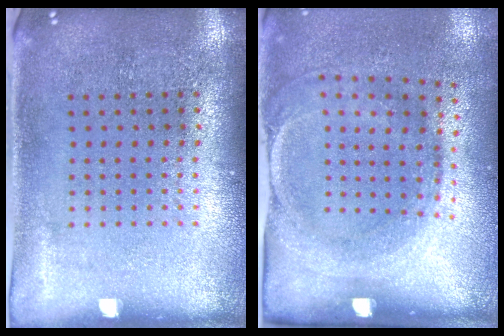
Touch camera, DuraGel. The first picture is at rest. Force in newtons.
{"total": 1.8, "press": 1.2, "slide": 1.3}